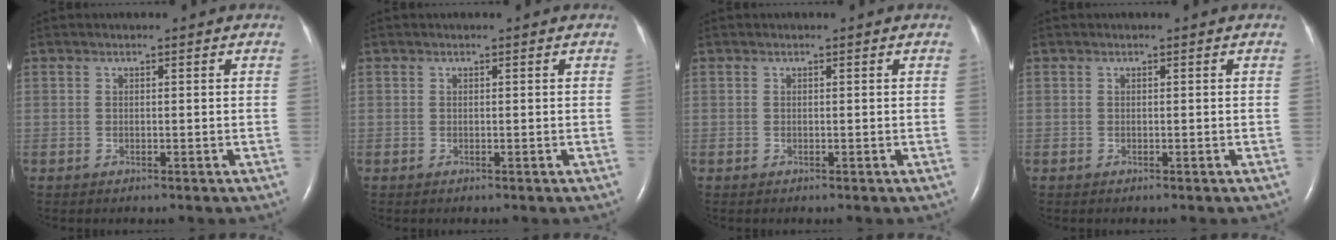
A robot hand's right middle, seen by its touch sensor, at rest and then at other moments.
{"total": 0.0}
{"total": 0.0}
{"total": 0.0}